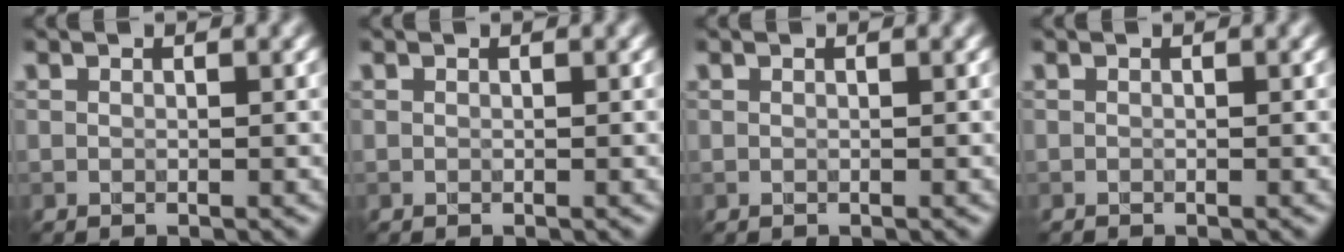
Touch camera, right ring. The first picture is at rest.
{"total": 0.0}
{"total": 0.0}
{"total": 0.0}